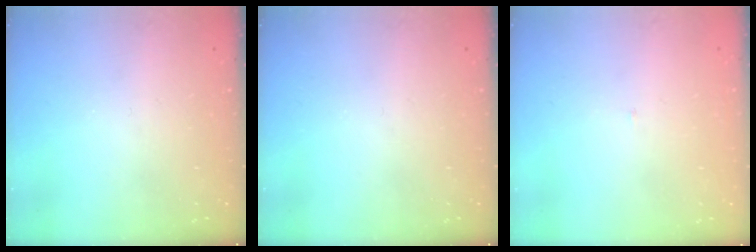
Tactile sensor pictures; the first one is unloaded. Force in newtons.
{"total": 0.0}
{"total": 2.1, "press": 2.1, "slide": 0.1}